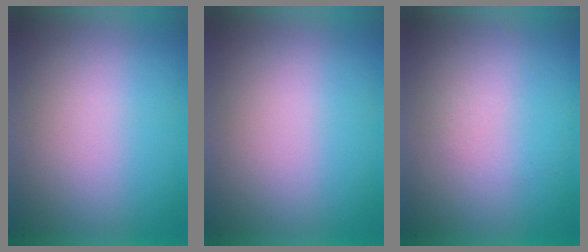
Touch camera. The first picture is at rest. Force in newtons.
{"total": 0.0}
{"total": 1.2}